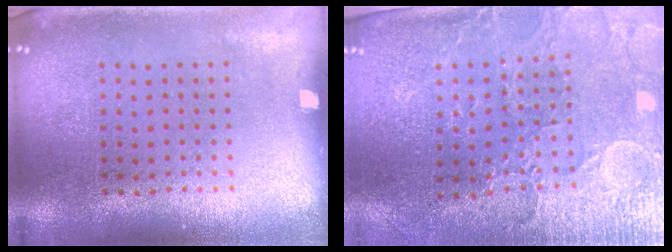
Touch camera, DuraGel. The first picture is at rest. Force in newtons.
{"total": 3.5, "press": 3.3, "slide": 1.2}